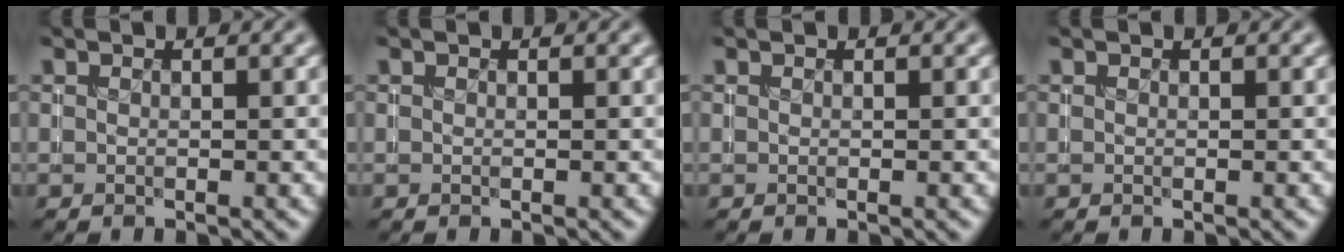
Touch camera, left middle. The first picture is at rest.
{"total": 0.0}
{"total": 0.0}
{"total": 0.0}